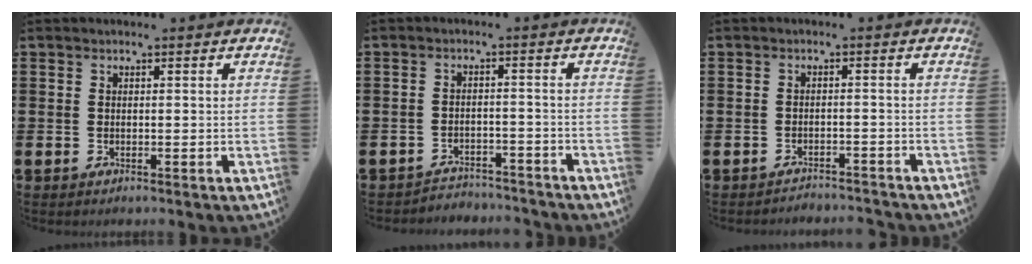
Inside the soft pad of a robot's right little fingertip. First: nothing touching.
{"total": 2.6, "force": [-2.6, 0.3, -0.3], "torque": [-0.005, 0.004, -0.058]}
{"total": 1.8, "force": [-1.8, 0.0, -0.1], "torque": [-0.003, 0.003, -0.039]}